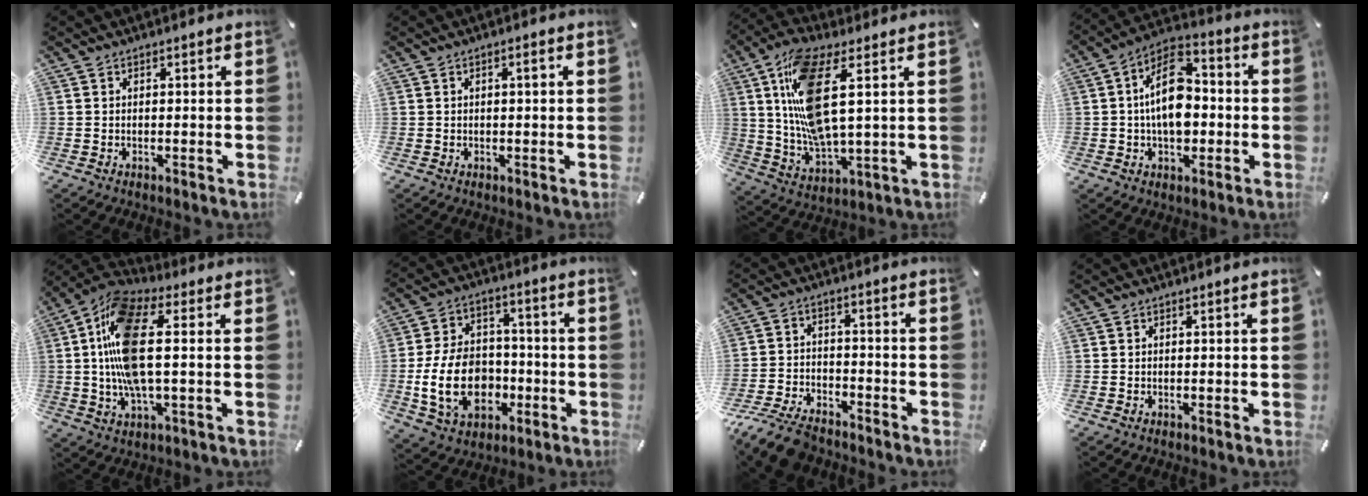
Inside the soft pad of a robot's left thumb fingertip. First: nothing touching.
{"total": 1.3, "force": [0.2, 0.3, 1.3], "torque": [-0.023, 0.002, 0.002]}
{"total": 15.9, "force": [4.8, 5.4, 14.2], "torque": [-0.307, -0.013, 0.082]}
{"total": 14.1, "force": [-0.3, 9.0, 10.9], "torque": [-0.193, 0.008, -0.003]}
{"total": 15.8, "force": [1.0, 6.6, 14.3], "torque": [-0.309, -0.010, 0.014]}
{"total": 17.3, "force": [-3.9, 12.4, 11.4], "torque": [-0.235, 0.016, -0.067]}
{"total": 9.4, "force": [-7.9, 3.5, 3.8], "torque": [-0.072, 0.040, -0.151]}
{"total": 0.0}